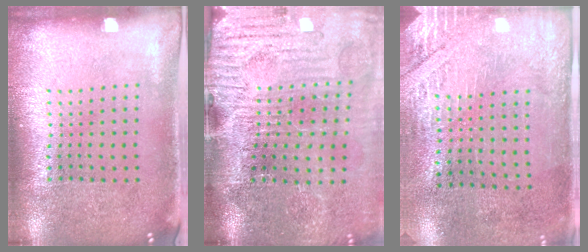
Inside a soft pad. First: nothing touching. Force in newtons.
{"total": 4.7, "press": 4.0, "slide": 2.5}
{"total": 2.9, "press": 2.5, "slide": 1.5}